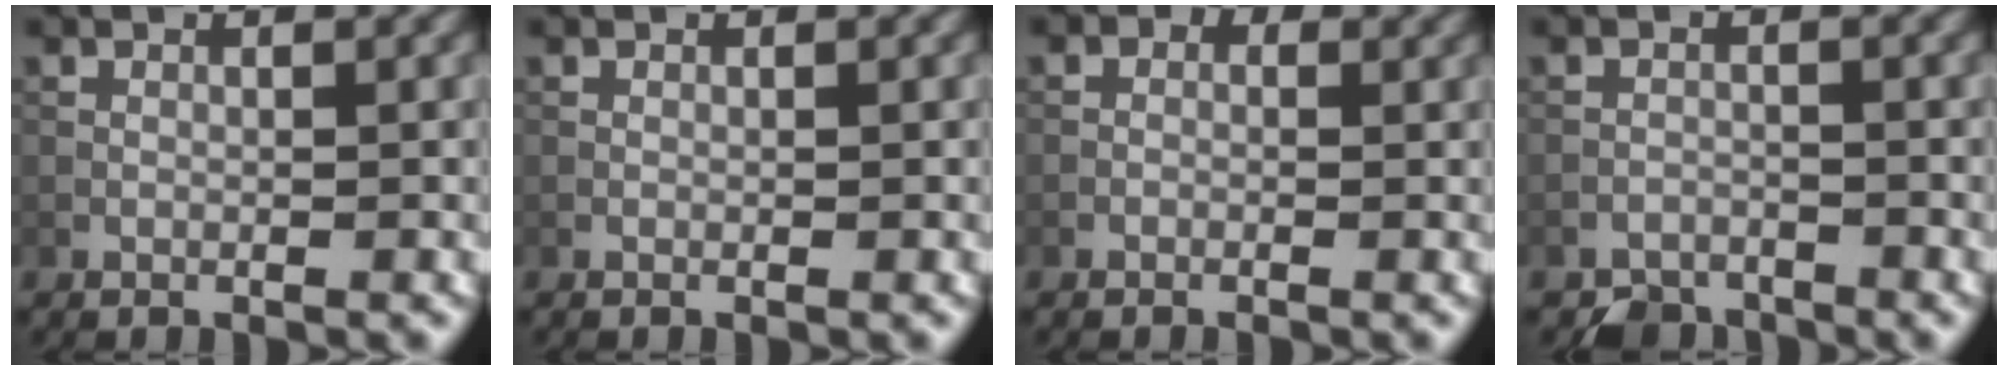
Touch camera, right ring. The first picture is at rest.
{"total": 0.0}
{"total": 1.6, "force": [0.3, 1.3, 0.9], "torque": [0.004, -0.004, -0.015]}
{"total": 2.3, "force": [-2.2, 0.7, -0.2], "torque": [0.008, 0.002, -0.039]}